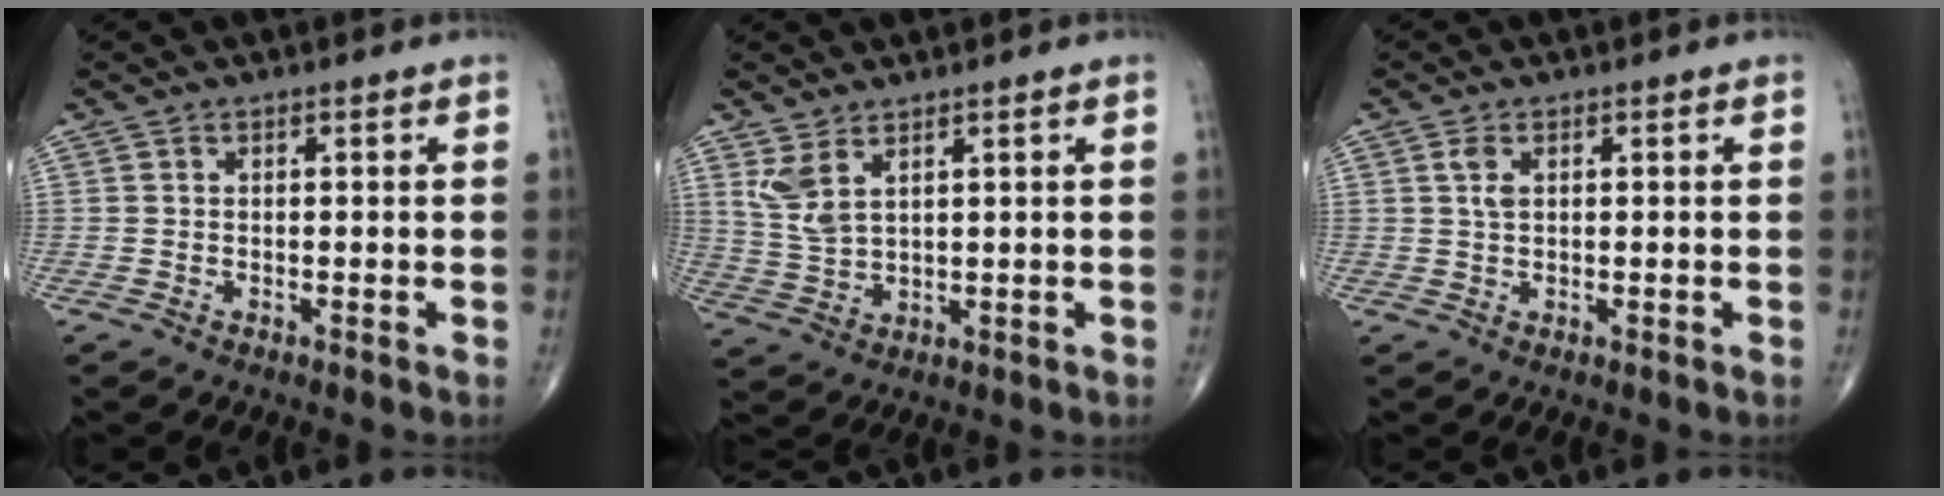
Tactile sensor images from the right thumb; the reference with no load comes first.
{"total": 5.5, "force": [3.1, 2.2, 3.9], "torque": [-0.085, -0.015, 0.075]}
{"total": 2.3, "force": [0.8, 1.2, 1.8], "torque": [-0.039, 0.004, 0.019]}